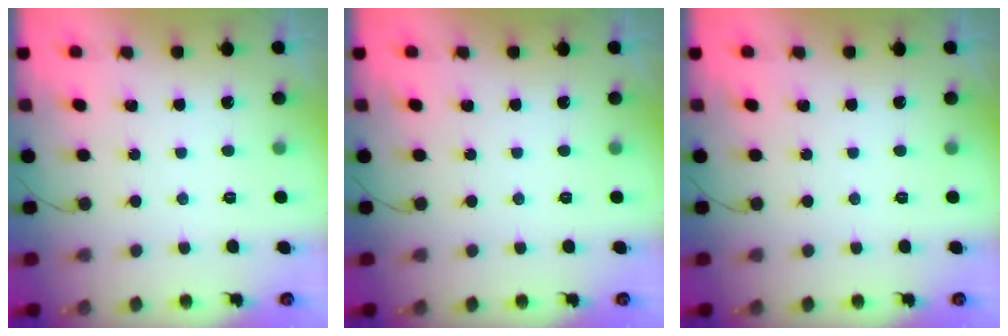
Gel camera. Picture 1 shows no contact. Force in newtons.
{"total": 0.0}
{"total": 0.0}